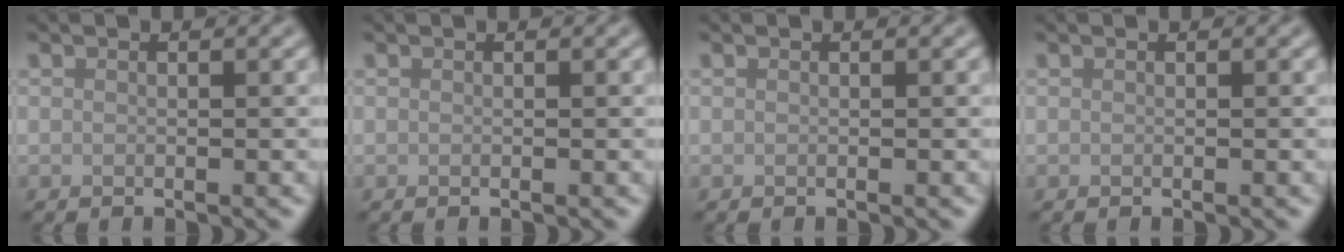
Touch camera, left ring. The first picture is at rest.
{"total": 0.0}
{"total": 0.0}
{"total": 0.0}